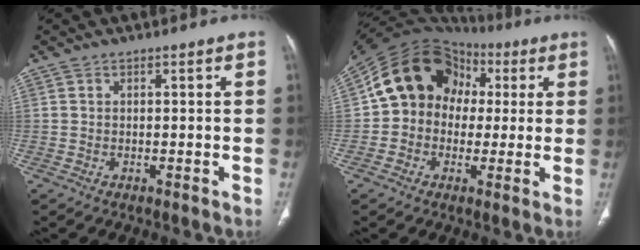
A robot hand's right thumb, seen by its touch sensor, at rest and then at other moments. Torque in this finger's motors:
{"motor_torque": [0.68, 3.00, 1.30, -0.23, 0.16]}